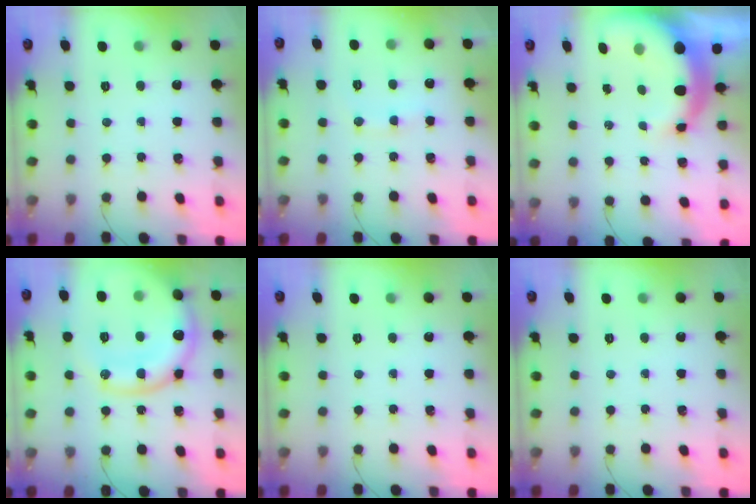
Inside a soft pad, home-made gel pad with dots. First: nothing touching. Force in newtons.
{"total": 8.1, "press": 8.0, "slide": 1.0}
{"total": 9.5, "press": 9.4, "slide": 1.8}
{"total": 21.9, "press": 21.7, "slide": 3.0}
{"total": 0.0}
{"total": 0.0}